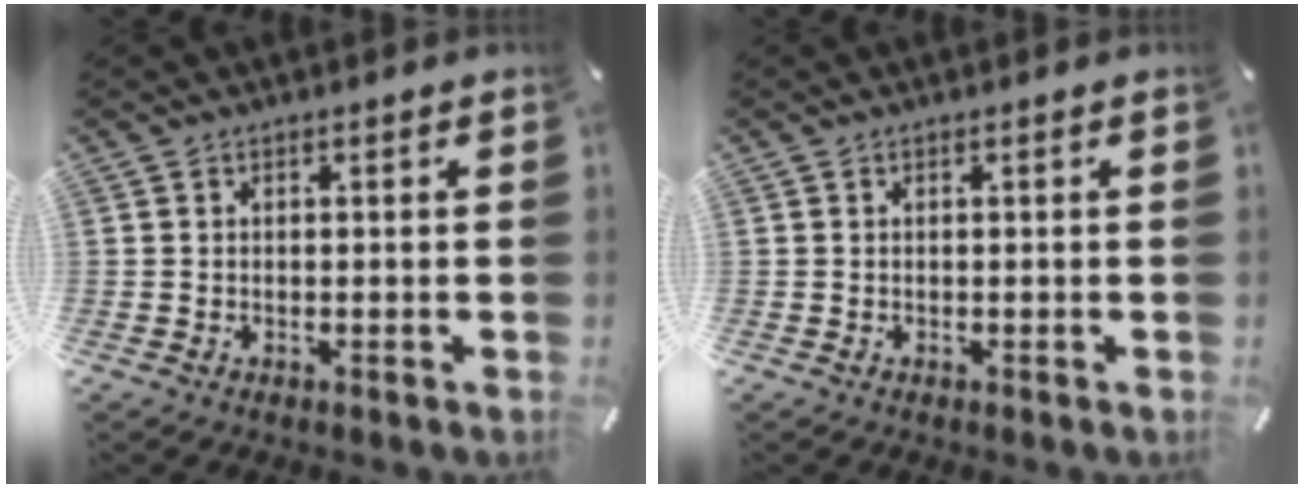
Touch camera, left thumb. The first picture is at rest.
{"total": 0.0}